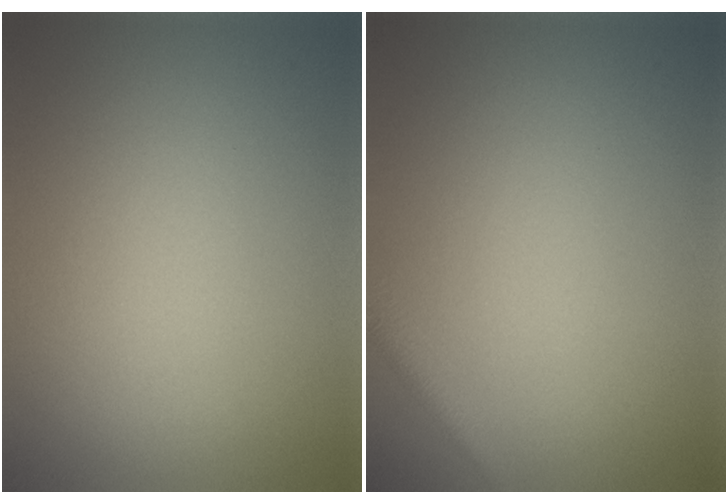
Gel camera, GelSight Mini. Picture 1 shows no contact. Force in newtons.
{"total": 1.9, "press": 1.9, "slide": 0.1}